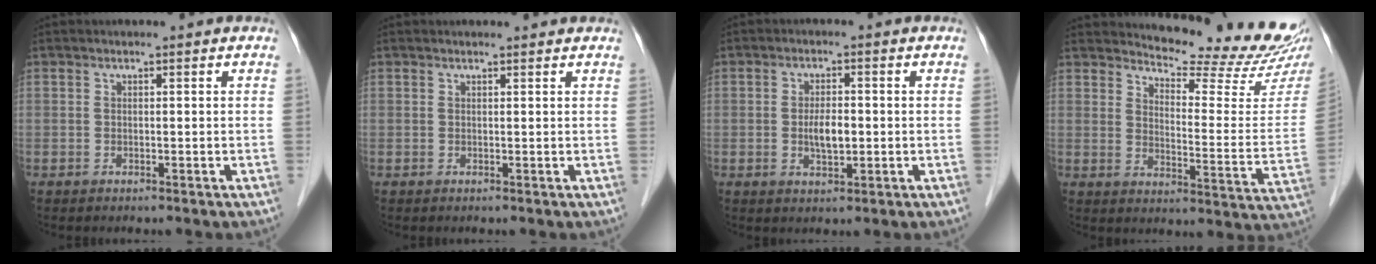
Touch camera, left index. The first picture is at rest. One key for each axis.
{"total": 2.3, "fx": 2.2, "fy": 0.4, "fz": 0.3, "tx": -0.014, "ty": 0.010, "tz": 0.022}
{"total": 3.7, "fx": -0.3, "fy": 0.8, "fz": 3.6, "tx": -0.072, "ty": -0.004, "tz": -0.003}
{"total": 16.8, "fx": 16.1, "fy": 0.2, "fz": 4.7, "tx": -0.069, "ty": -0.105, "tz": 0.191}